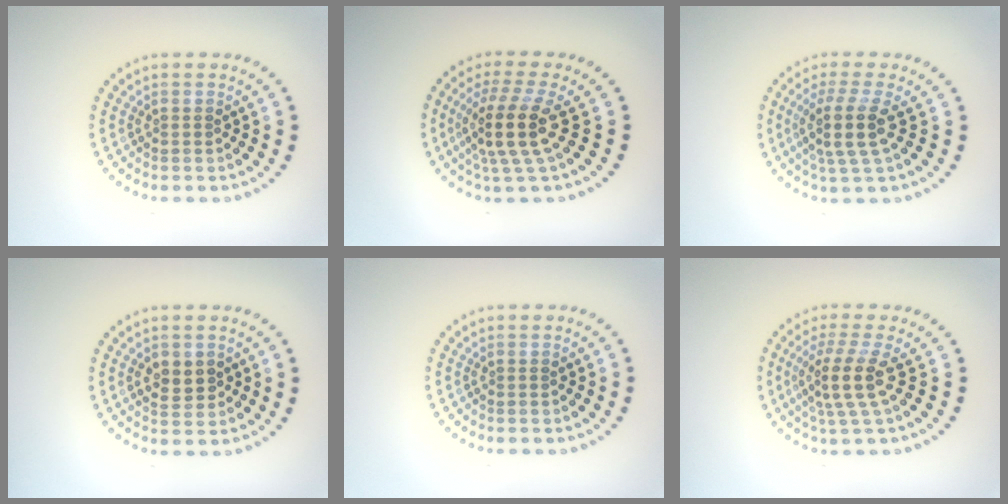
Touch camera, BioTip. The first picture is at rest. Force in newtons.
{"total": 4.5, "press": 3.3, "slide": 3.0}
{"total": 3.7, "press": 2.9, "slide": 2.3}
{"total": 2.3, "press": 2.3, "slide": 0.4}
{"total": 0.0}
{"total": 3.8, "press": 2.8, "slide": 2.6}